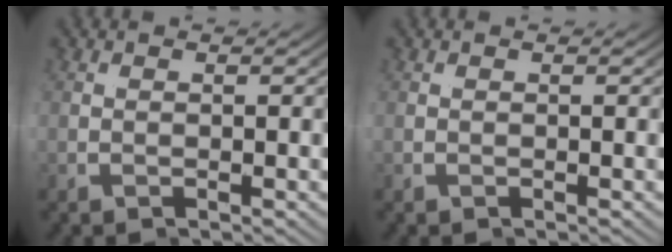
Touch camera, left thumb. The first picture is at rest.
{"total": 0.0}